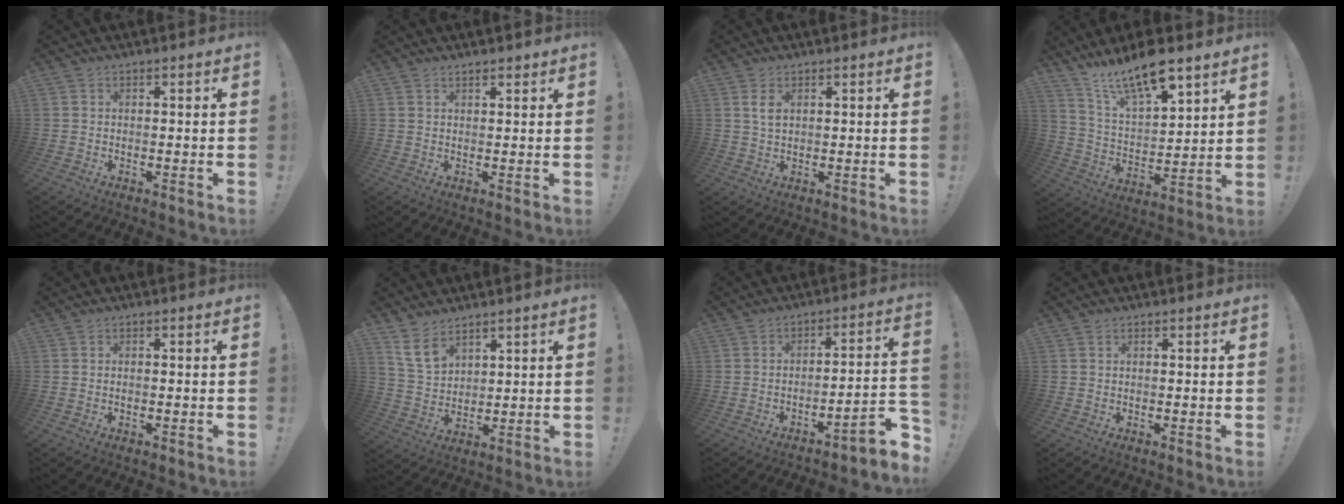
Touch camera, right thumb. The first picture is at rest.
{"total": 1.4, "force": [1.3, 0.3, 0.5], "torque": [0.005, -0.010, 0.021]}
{"total": 3.3, "force": [1.2, 1.6, 2.6], "torque": [-0.040, -0.003, 0.019]}
{"total": 14.2, "force": [11.2, 3.9, 7.9], "torque": [-0.143, -0.078, 0.197]}
{"total": 0.0}
{"total": 8.2, "force": [5.9, 4.3, 3.8], "torque": [-0.072, -0.028, 0.117]}
{"total": 7.4, "force": [-4.8, 1.1, 5.5], "torque": [-0.069, 0.020, -0.084]}
{"total": 0.0}